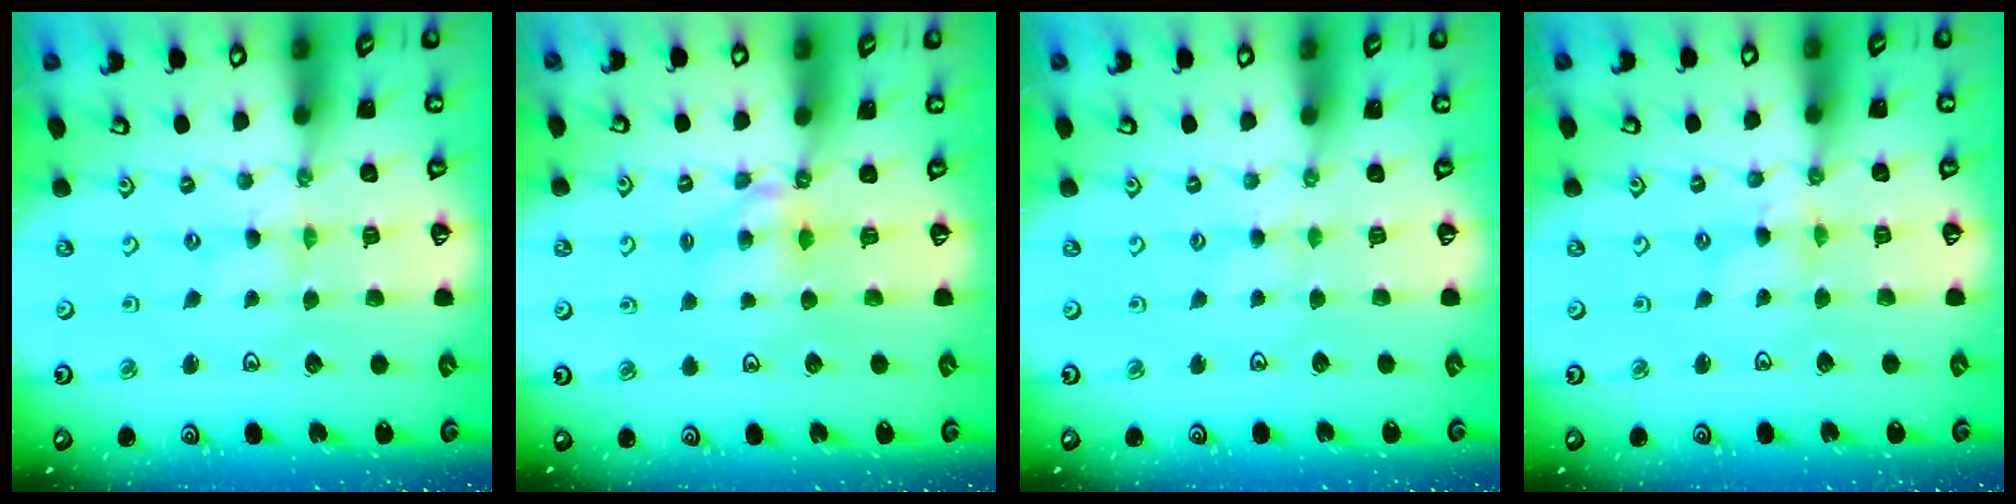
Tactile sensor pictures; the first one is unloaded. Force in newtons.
{"total": 5.3, "press": 5.2, "slide": 0.6}
{"total": 1.5, "press": 1.4, "slide": 0.3}
{"total": 3.0, "press": 3.0, "slide": 0.4}